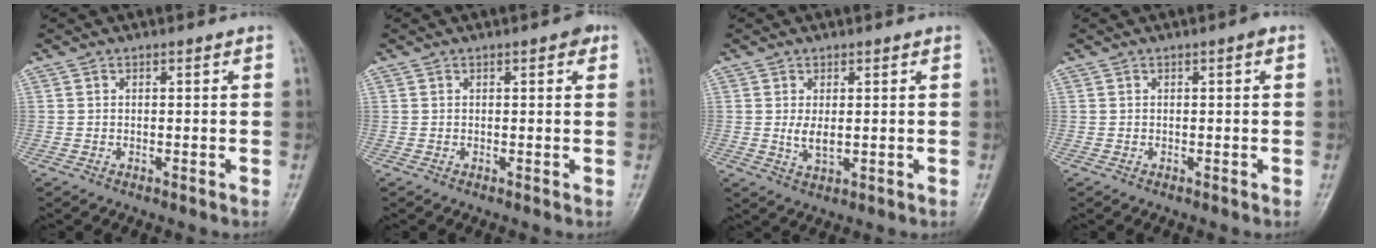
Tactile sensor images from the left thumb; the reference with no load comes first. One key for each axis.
{"total": 2.1, "fx": 1.0, "fy": 0.9, "fz": 1.6, "tx": -0.015, "ty": -0.001, "tz": 0.011}
{"total": 3.1, "fx": 0.5, "fy": 1.7, "fz": 2.6, "tx": -0.045, "ty": -0.011, "tz": 0.014}
{"total": 0.8, "fx": 0.3, "fy": 0.2, "fz": 0.7, "tx": -0.017, "ty": 0.001, "tz": 0.001}